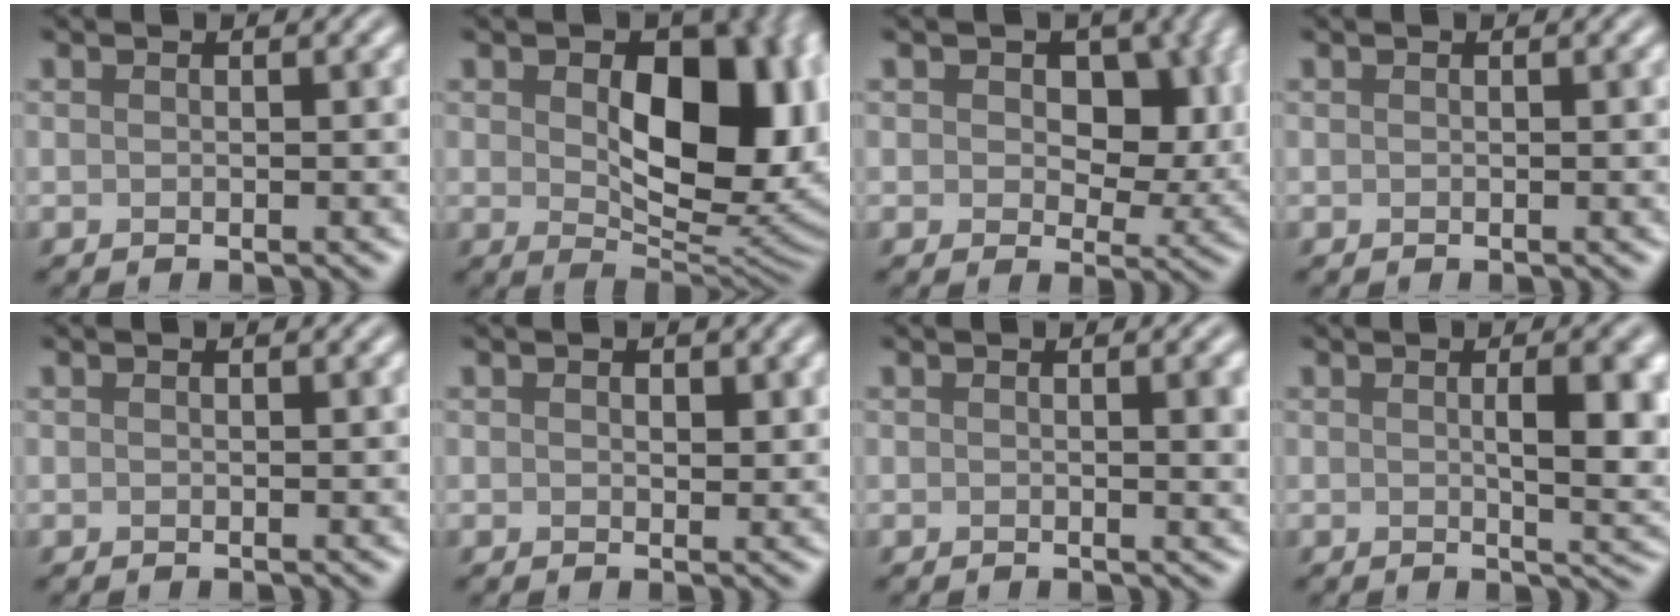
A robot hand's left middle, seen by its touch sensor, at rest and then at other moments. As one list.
[{"total": 13.1, "force": [1.7, 8.0, 10.2], "torque": [-0.127, -0.009, 0.041]}, {"total": 8.2, "force": [2.0, 5.3, 6.0], "torque": [-0.075, -0.002, 0.020]}, {"total": 0.0}, {"total": 0.0}, {"total": 1.0, "force": [0.5, 0.7, 0.5], "torque": [-0.006, -0.004, 0.009]}, {"total": 2.7, "force": [0.5, 0.8, 2.5], "torque": [-0.024, 0.002, 0.004]}, {"total": 5.8, "force": [0.7, 1.6, 5.5], "torque": [-0.066, 0.001, 0.013]}]